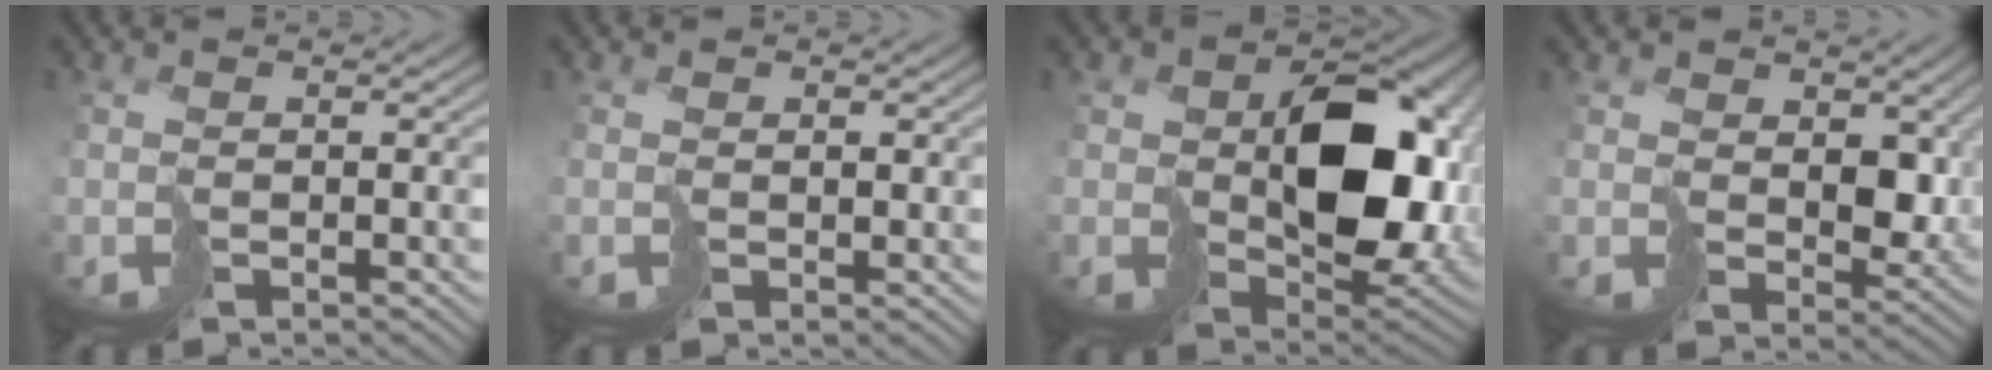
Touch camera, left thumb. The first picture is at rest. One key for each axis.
{"total": 0.9, "fx": 0.8, "fy": 0.4, "fz": 0.1, "tx": 0.007, "ty": 0.003, "tz": 0.021}
{"total": 14.6, "fx": 1.6, "fy": 10.1, "fz": 10.4, "tx": -0.142, "ty": -0.029, "tz": 0.057}
{"total": 6.4, "fx": 1.5, "fy": 4.5, "fz": 4.2, "tx": -0.091, "ty": -0.010, "tz": 0.031}